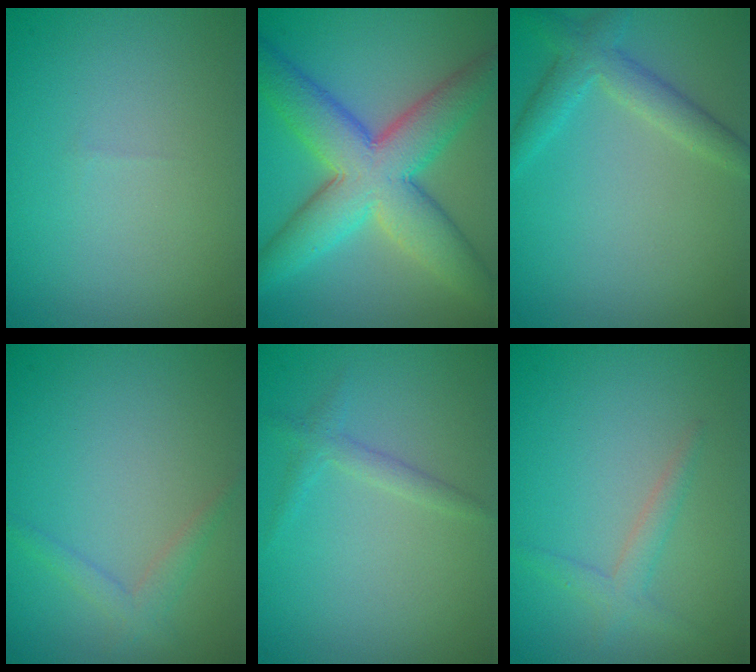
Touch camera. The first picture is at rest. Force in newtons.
{"total": 9.2, "press": 9.2, "slide": 0.2}
{"total": 3.0, "press": 3.0, "slide": 0.3}
{"total": 1.4, "press": 1.4, "slide": 0.1}
{"total": 1.3, "press": 1.3, "slide": 0.1}
{"total": 1.6, "press": 1.6, "slide": 0.0}